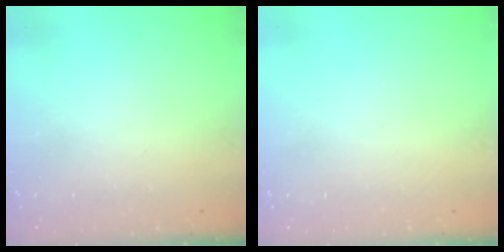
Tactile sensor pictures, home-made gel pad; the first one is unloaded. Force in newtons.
{"total": 0.0}